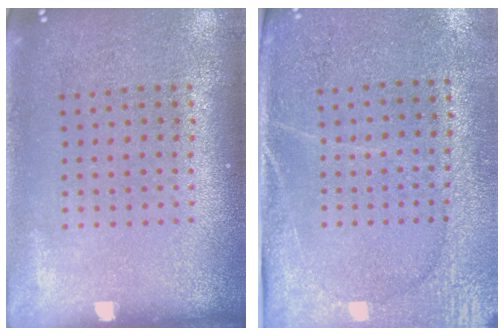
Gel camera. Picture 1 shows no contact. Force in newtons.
{"total": 2.9, "press": 2.5, "slide": 1.4}